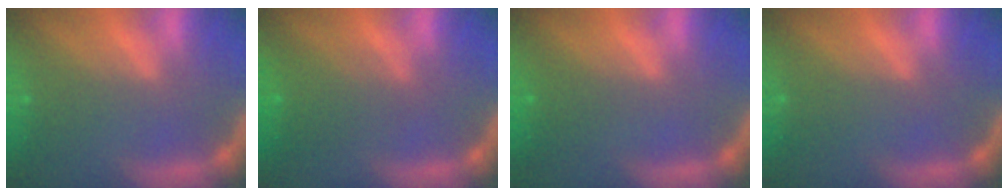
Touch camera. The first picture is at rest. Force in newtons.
{"total": 3.1}
{"total": 0.9}
{"total": 0.0}